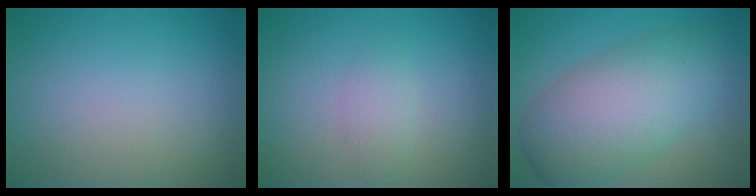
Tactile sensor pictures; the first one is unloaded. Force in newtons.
{"total": 1.3, "press": 1.3, "slide": 0.0}
{"total": 8.4, "press": 8.4, "slide": 0.1}